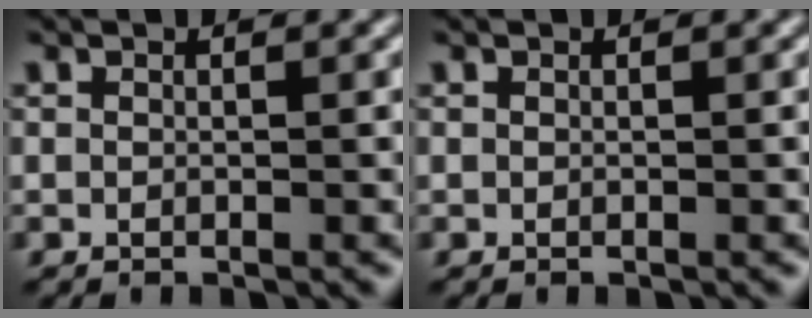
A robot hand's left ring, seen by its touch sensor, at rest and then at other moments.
{"total": 0.0}